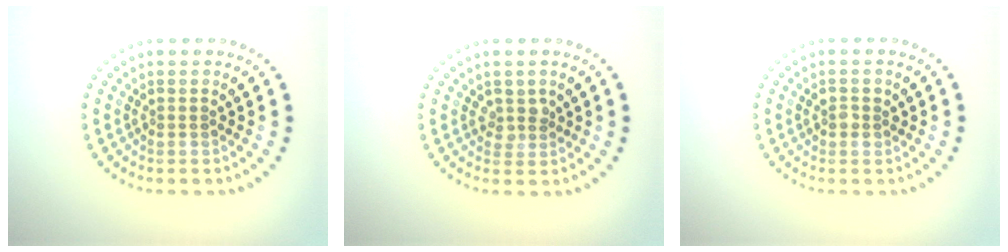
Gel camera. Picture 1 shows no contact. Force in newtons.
{"total": 1.4, "press": 1.2, "slide": 0.8}
{"total": 1.4, "press": 1.3, "slide": 0.4}